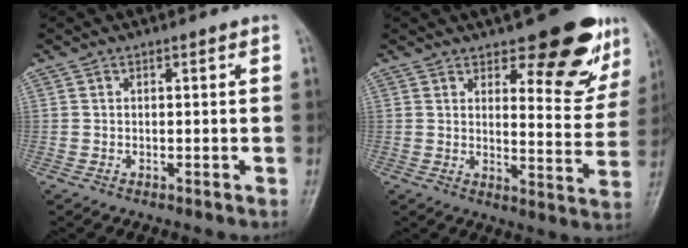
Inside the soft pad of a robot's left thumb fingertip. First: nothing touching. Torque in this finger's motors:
{"motor_torque": [0.15, 0.60, -0.10, -0.28, 0.08]}